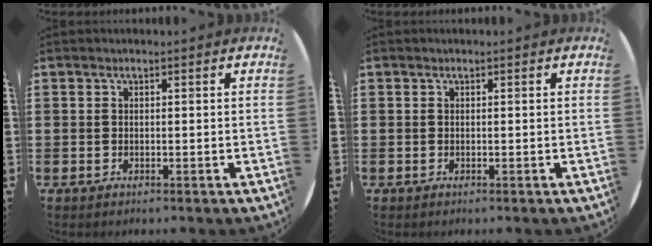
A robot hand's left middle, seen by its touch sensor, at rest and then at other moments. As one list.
[{"total": 0.0}]